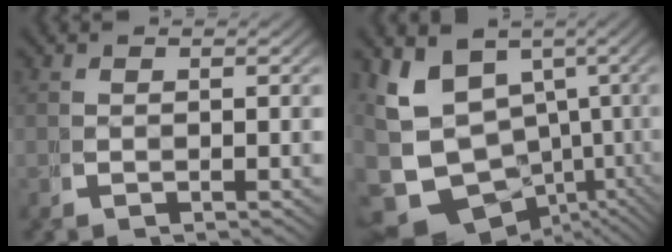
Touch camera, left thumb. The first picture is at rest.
{"total": 16.0, "force": [-3.0, 12.3, 9.8], "torque": [-0.220, -0.082, -0.019]}